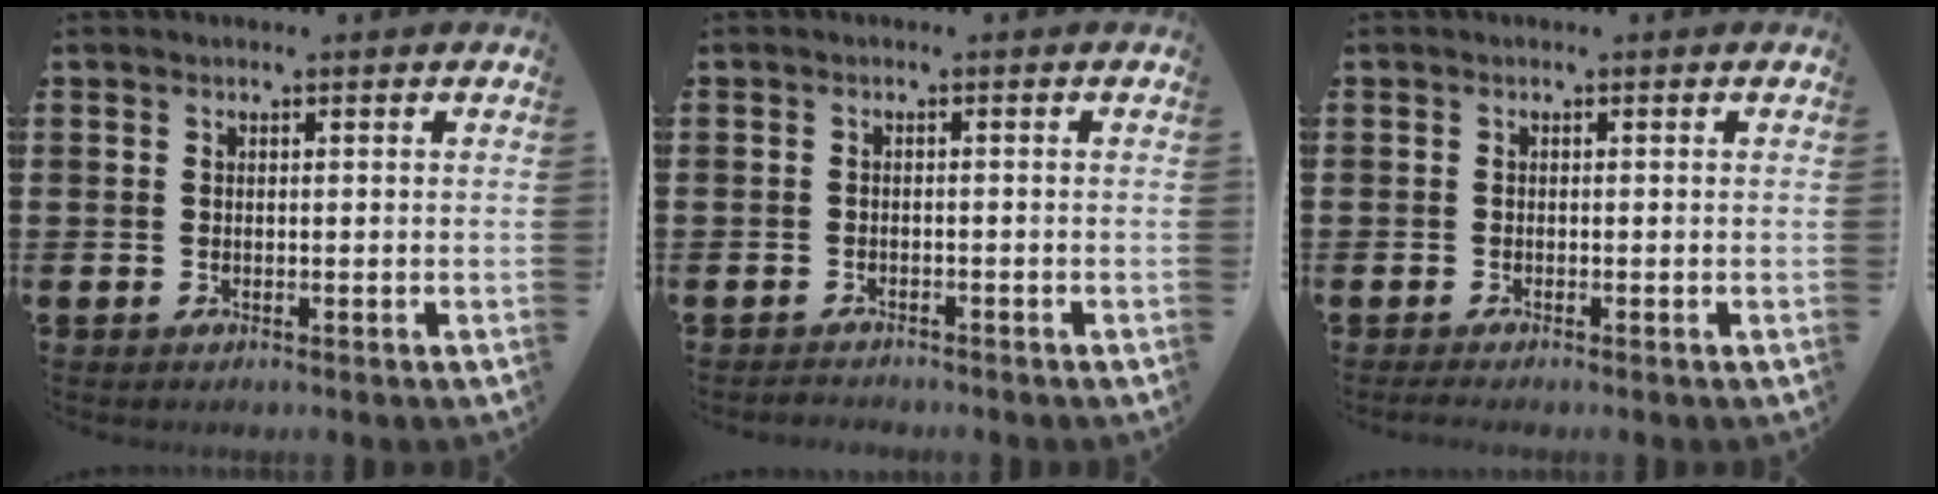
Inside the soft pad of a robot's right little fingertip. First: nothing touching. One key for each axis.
{"total": 1.0, "fx": -1.0, "fy": 0.0, "fz": -0.1, "tx": -0.001, "ty": 0.003, "tz": -0.022}
{"total": 0.6, "fx": -0.4, "fy": 0.0, "fz": 0.4, "tx": -0.007, "ty": -0.002, "tz": -0.009}